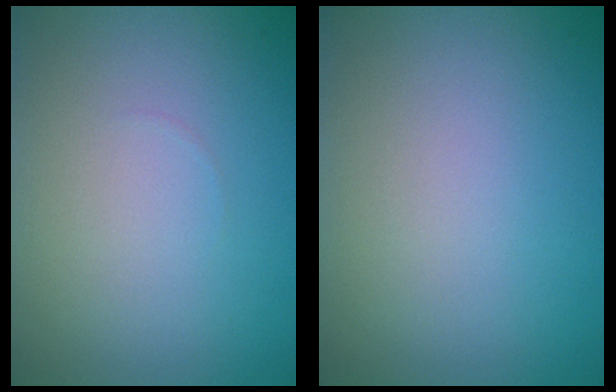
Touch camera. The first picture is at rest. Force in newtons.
{"total": 0.0}